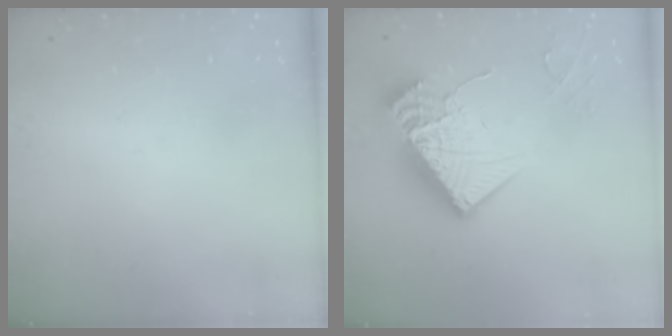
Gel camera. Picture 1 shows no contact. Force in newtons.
{"total": 19.0, "press": 18.9, "slide": 1.8}